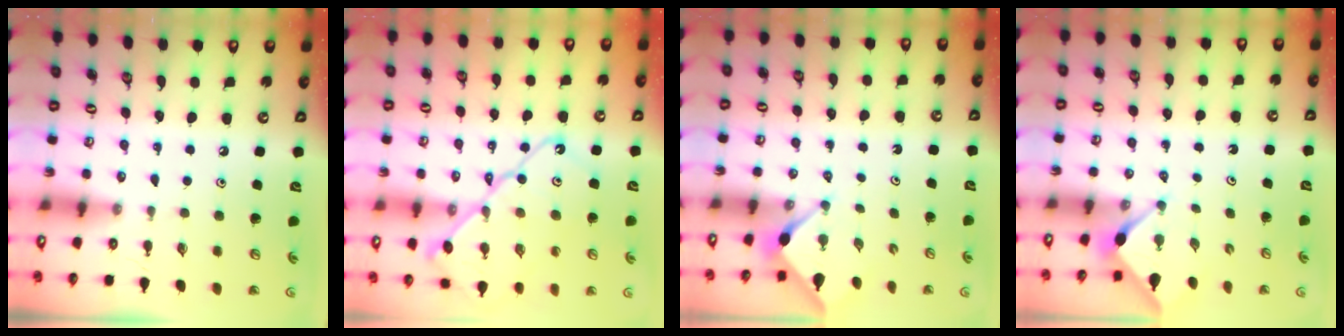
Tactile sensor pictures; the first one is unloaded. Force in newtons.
{"total": 16.7, "press": 16.6, "slide": 1.2}
{"total": 2.9, "press": 2.9, "slide": 0.4}
{"total": 2.9, "press": 2.8, "slide": 0.4}